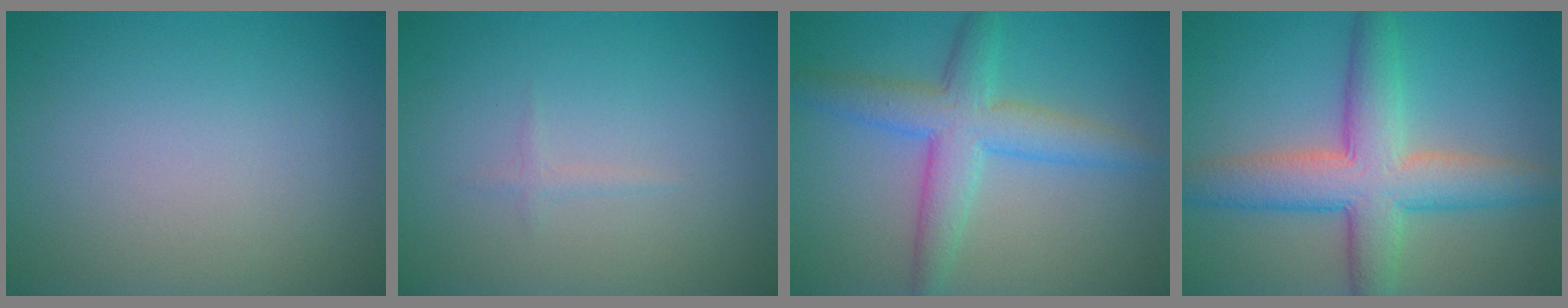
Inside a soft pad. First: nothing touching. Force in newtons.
{"total": 0.6, "press": 0.6, "slide": 0.0}
{"total": 5.4, "press": 5.4, "slide": 0.2}
{"total": 7.6, "press": 7.6, "slide": 0.5}